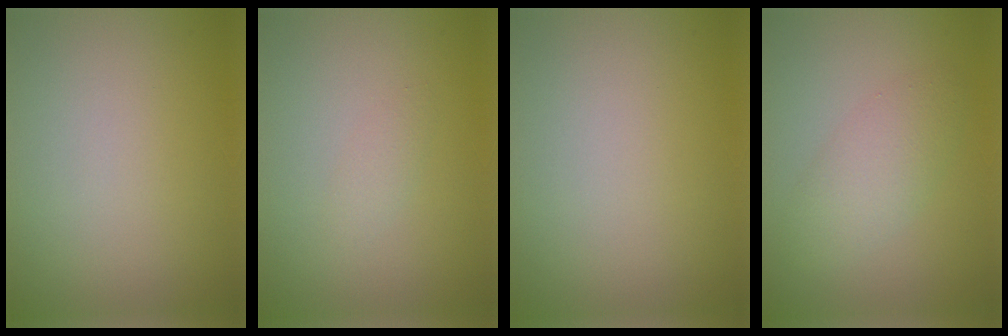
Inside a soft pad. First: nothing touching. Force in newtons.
{"total": 0.8, "press": 0.8, "slide": 0.1}
{"total": 0.0}
{"total": 3.0, "press": 3.0, "slide": 0.1}